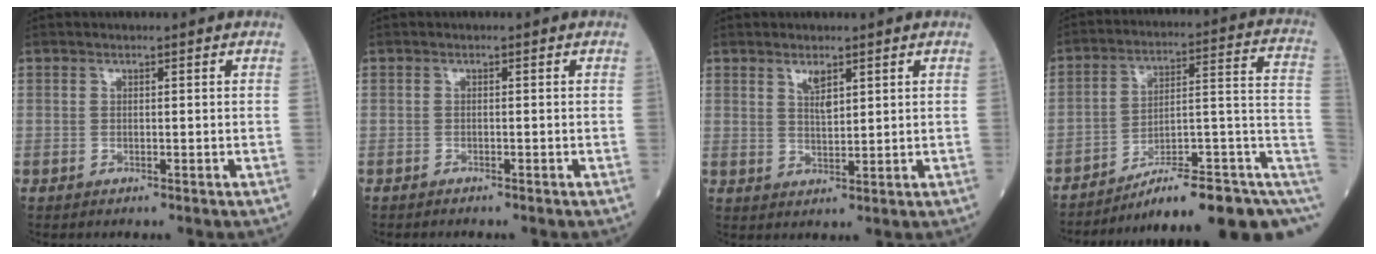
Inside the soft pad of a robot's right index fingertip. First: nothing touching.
{"total": 0.8, "force": [-0.7, 0.1, 0.2], "torque": [-0.009, -0.001, -0.013]}
{"total": 3.0, "force": [1.8, 0.9, 2.2], "torque": [-0.044, -0.001, 0.036]}
{"total": 19.5, "force": [-11.0, 3.2, 15.7], "torque": [-0.138, 0.060, -0.153]}